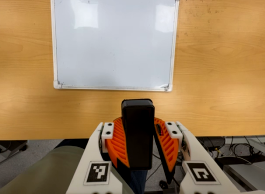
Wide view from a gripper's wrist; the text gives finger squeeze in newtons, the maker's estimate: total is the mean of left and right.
{"total": 10.4, "left": 10.4, "right": 10.4}